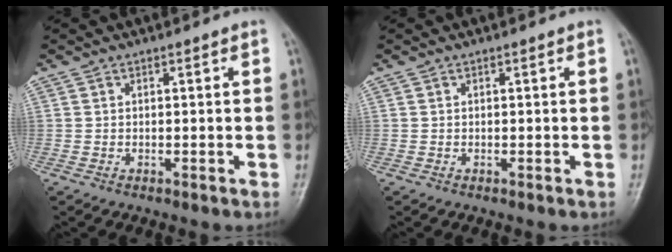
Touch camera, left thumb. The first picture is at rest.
{"total": 0.0}